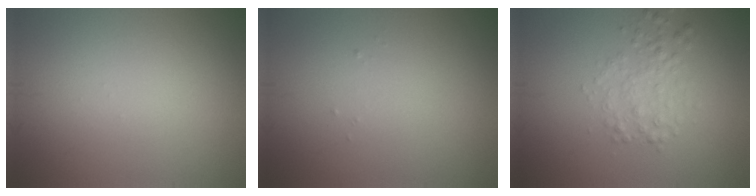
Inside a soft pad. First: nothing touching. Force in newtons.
{"total": 0.0}
{"total": 2.4, "press": 2.4, "slide": 0.1}